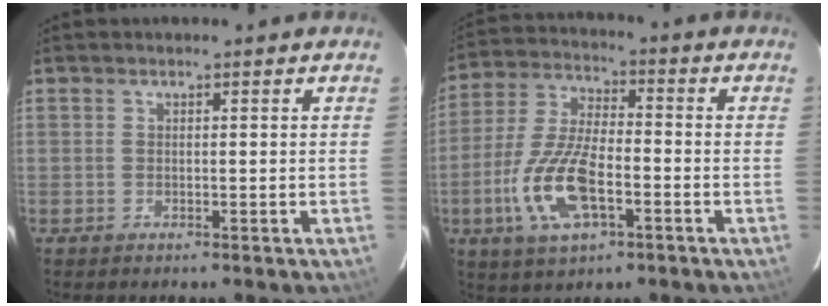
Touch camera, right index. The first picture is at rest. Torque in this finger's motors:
{"motor_torque": [1.61, -0.53, 0.87, 0.18]}